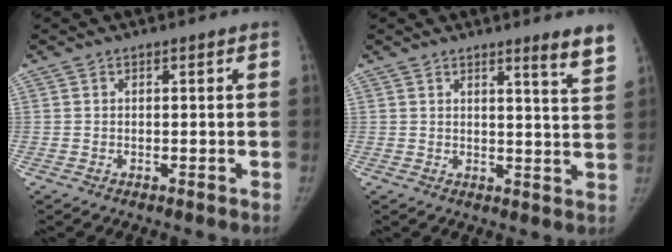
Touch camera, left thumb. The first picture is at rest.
{"total": 5.8, "force": [4.3, -0.2, 3.8], "torque": [-0.044, -0.037, 0.049]}